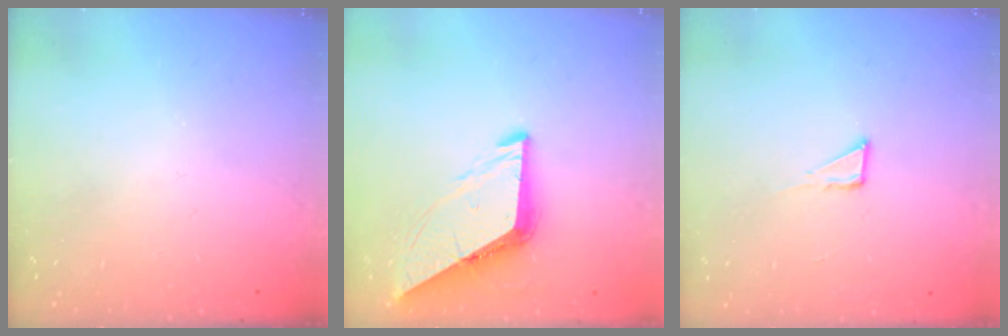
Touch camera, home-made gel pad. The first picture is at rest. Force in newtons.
{"total": 8.2, "press": 8.2, "slide": 0.6}
{"total": 3.6, "press": 3.6, "slide": 0.3}